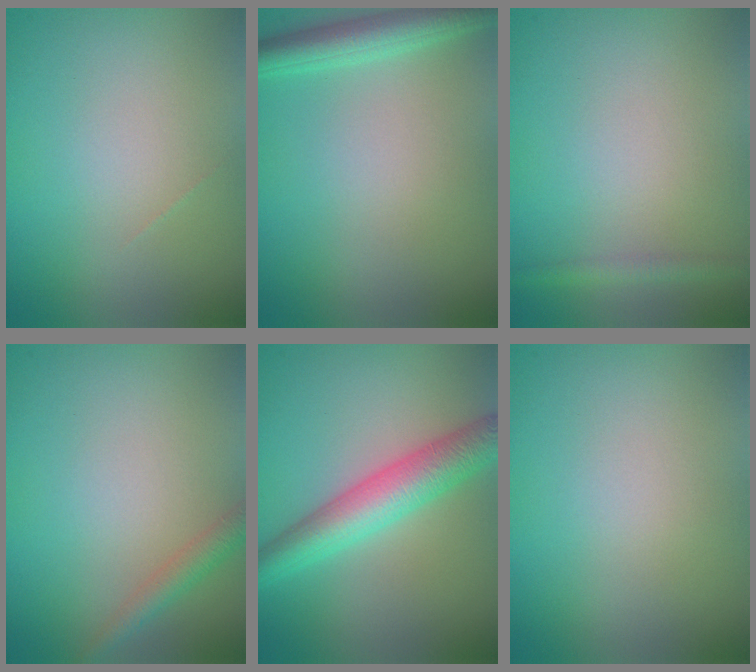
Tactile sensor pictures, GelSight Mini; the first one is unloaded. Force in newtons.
{"total": 3.4, "press": 3.3, "slide": 0.1}
{"total": 1.3, "press": 1.3, "slide": 0.1}
{"total": 2.0, "press": 2.0, "slide": 0.1}
{"total": 5.4, "press": 5.4, "slide": 0.2}
{"total": 0.0}